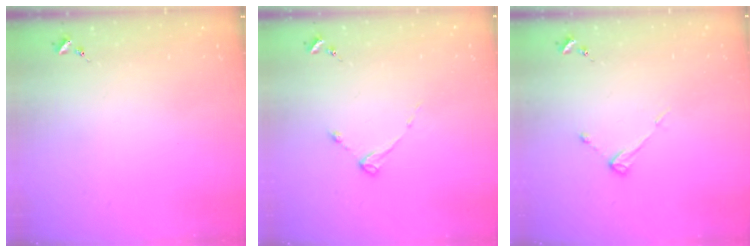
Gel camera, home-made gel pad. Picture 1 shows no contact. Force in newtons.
{"total": 3.0, "press": 3.0, "slide": 0.4}
{"total": 4.2, "press": 4.2, "slide": 0.3}